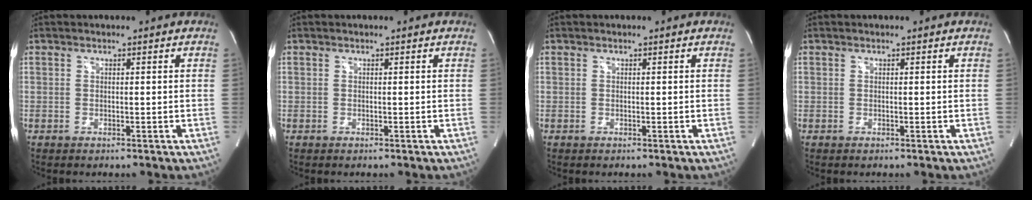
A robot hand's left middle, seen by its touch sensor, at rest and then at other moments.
{"total": 0.0}
{"total": 0.0}
{"total": 0.0}